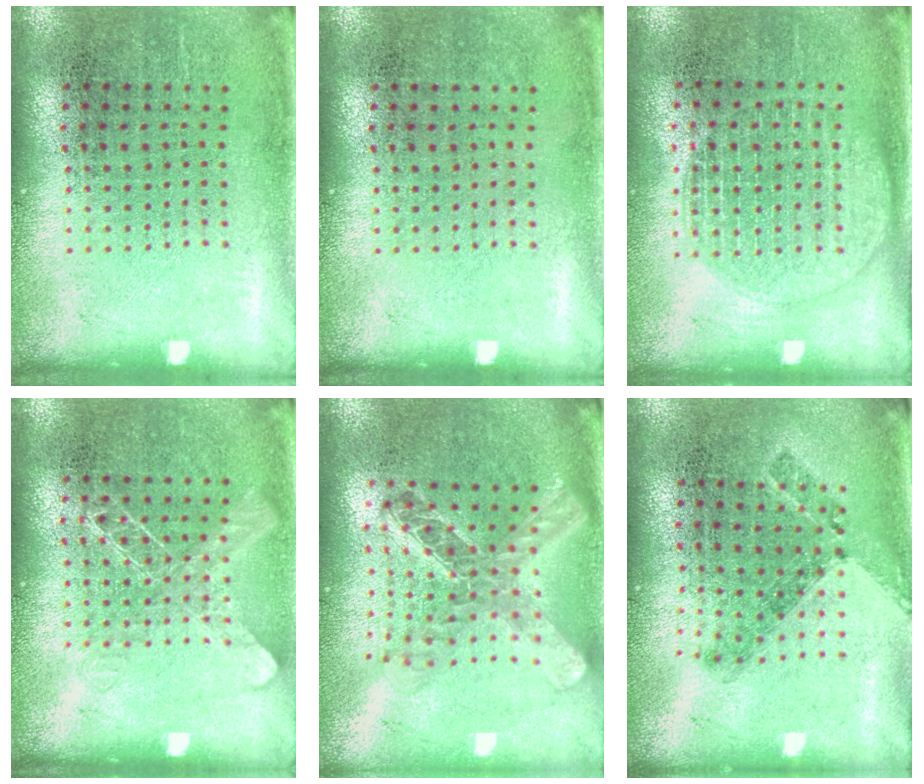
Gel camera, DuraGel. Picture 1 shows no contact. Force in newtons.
{"total": 0.0}
{"total": 1.6, "press": 1.4, "slide": 0.7}
{"total": 1.7, "press": 1.7, "slide": 0.4}
{"total": 2.3, "press": 1.8, "slide": 1.4}
{"total": 0.8, "press": 0.8, "slide": 0.3}